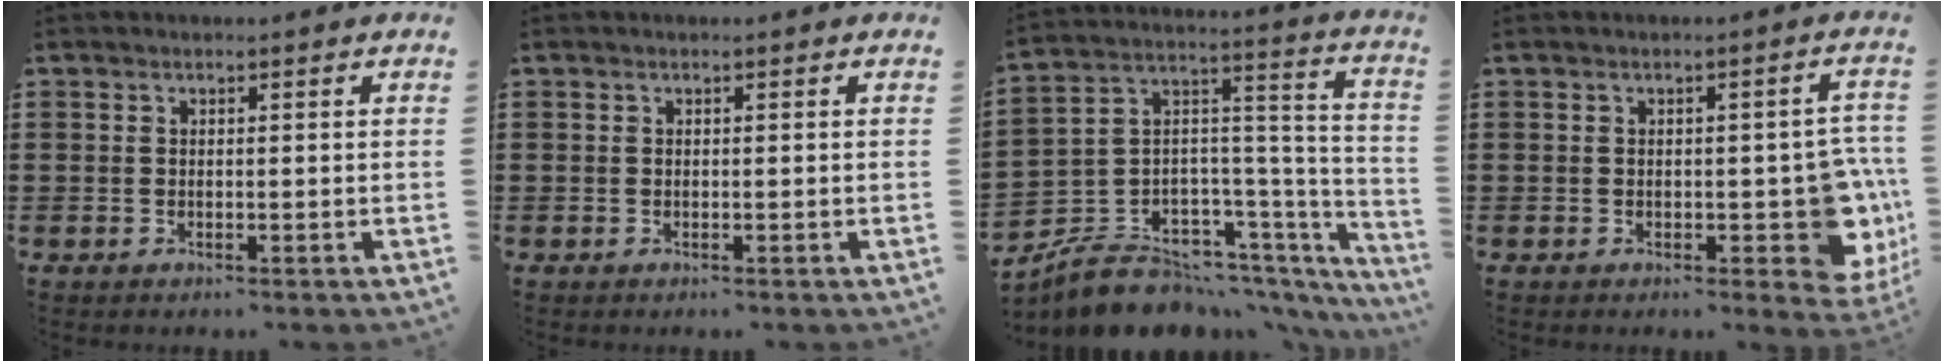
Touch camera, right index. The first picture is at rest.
{"total": 0.0}
{"total": 7.1, "force": [-5.7, 4.1, 1.0], "torque": [-0.036, -0.010, -0.105]}
{"total": 7.4, "force": [-1.0, 3.8, 6.3], "torque": [-0.065, -0.008, -0.014]}